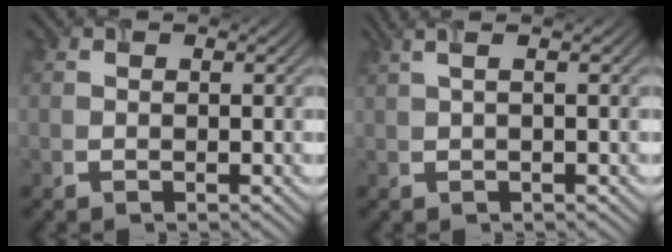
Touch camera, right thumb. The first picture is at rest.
{"total": 3.0, "force": [1.1, 0.8, 2.7], "torque": [-0.035, 0.011, 0.003]}